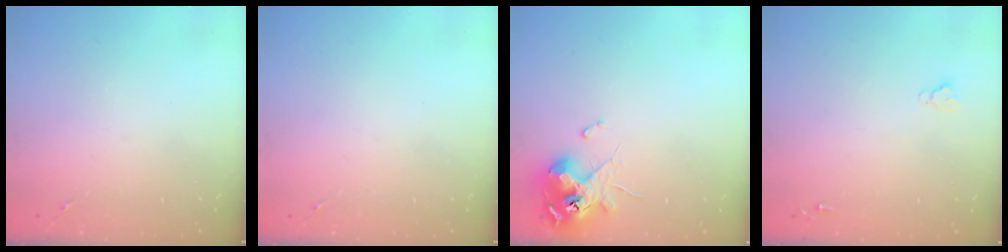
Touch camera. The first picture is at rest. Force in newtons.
{"total": 0.0}
{"total": 11.9, "press": 11.8, "slide": 1.2}
{"total": 2.6, "press": 2.5, "slide": 0.3}